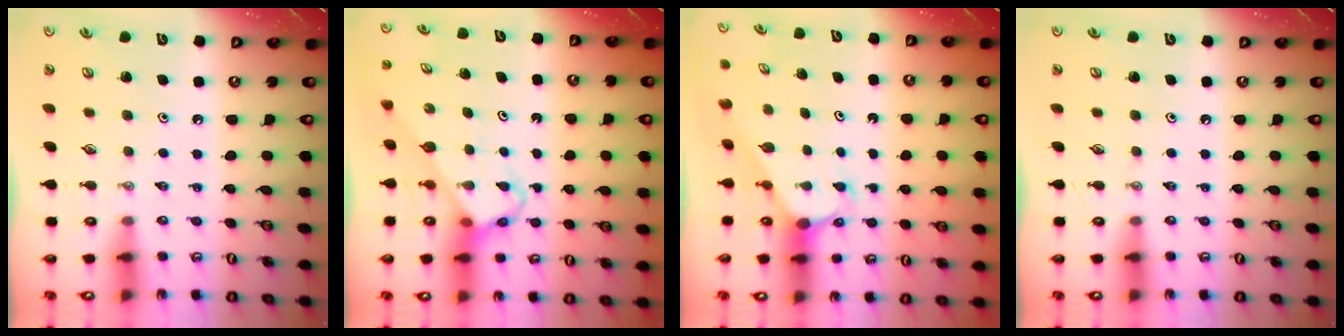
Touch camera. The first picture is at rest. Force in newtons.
{"total": 3.7, "press": 3.7, "slide": 0.1}
{"total": 2.6, "press": 2.6, "slide": 0.1}
{"total": 0.0}